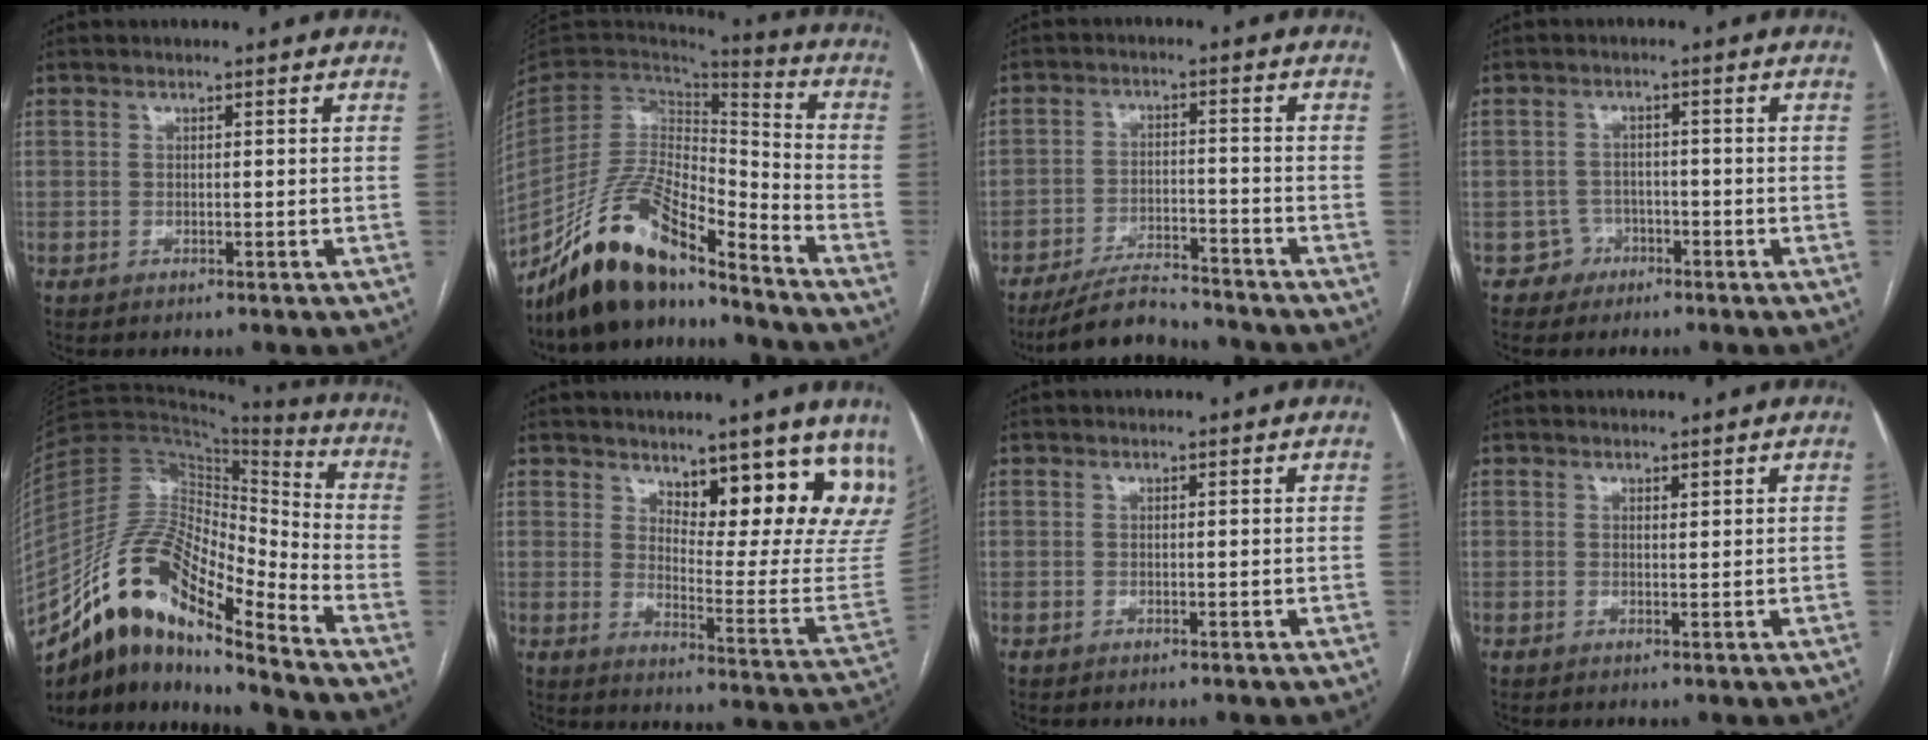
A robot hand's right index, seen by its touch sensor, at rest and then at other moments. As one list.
[{"total": 17.0, "force": [-13.9, 4.1, 8.9], "torque": [-0.163, 0.016, -0.254]}, {"total": 7.9, "force": [-7.4, 1.5, 2.2], "torque": [-0.037, -0.009, -0.130]}, {"total": 2.9, "force": [-1.7, 2.3, -0.7], "torque": [0.020, 0.015, -0.028]}, {"total": 18.5, "force": [-12.9, 4.6, 12.4], "torque": [-0.230, 0.031, -0.226]}, {"total": 16.1, "force": [13.2, 4.0, 8.4], "torque": [-0.075, -0.041, 0.157]}, {"total": 0.0}, {"total": 0.5, "force": [0.4, 0.1, 0.2], "torque": [-0.006, -0.005, 0.006]}]